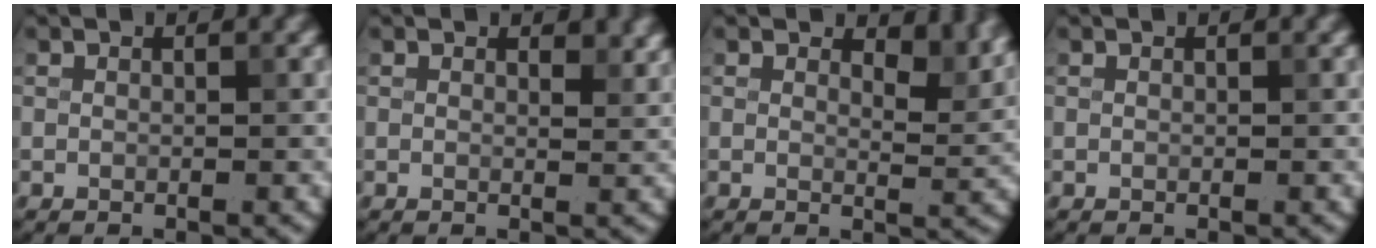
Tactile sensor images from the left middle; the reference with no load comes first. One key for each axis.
{"total": 1.4, "fx": 1.0, "fy": 0.7, "fz": 0.8, "tx": -0.009, "ty": -0.005, "tz": 0.015}
{"total": 3.1, "fx": 2.2, "fy": 1.3, "fz": 1.7, "tx": -0.027, "ty": -0.007, "tz": 0.026}
{"total": 0.0}